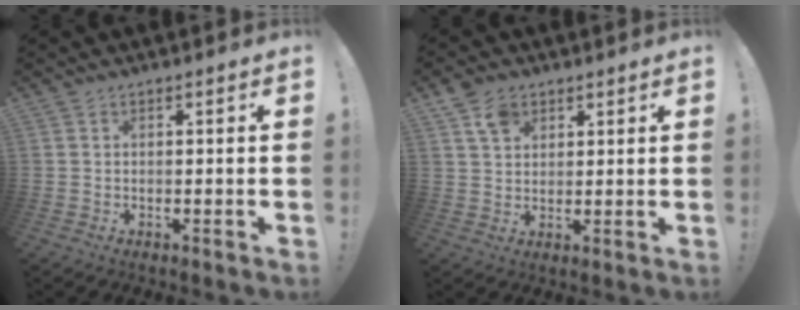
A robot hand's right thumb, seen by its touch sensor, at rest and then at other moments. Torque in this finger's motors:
{"motor_torque": [0.24, 1.69, 0.07, -0.01, 0.00]}